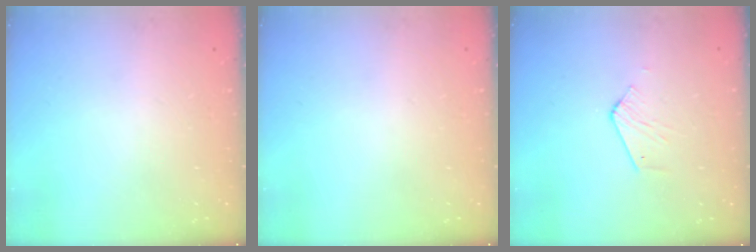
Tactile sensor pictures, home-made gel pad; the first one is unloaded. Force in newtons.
{"total": 0.0}
{"total": 2.6, "press": 2.6, "slide": 0.1}